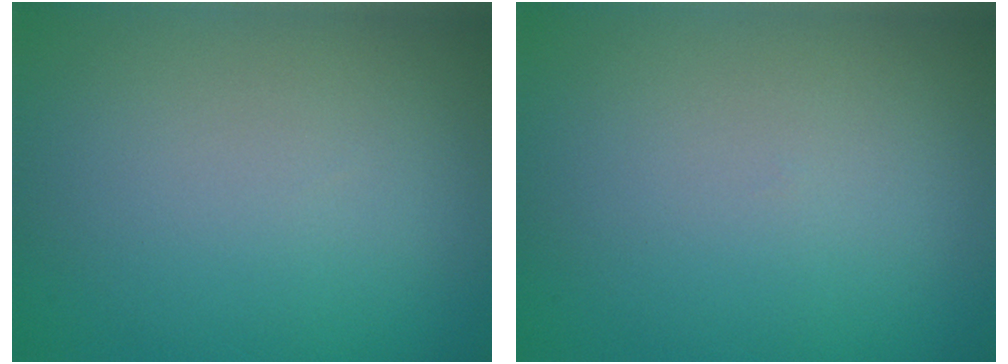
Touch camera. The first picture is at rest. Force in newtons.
{"total": 0.0}